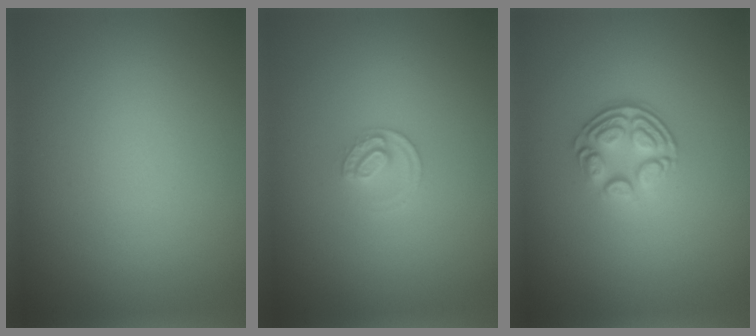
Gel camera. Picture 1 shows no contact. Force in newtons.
{"total": 1.7, "press": 1.7, "slide": 0.1}
{"total": 3.7, "press": 2.5, "slide": 2.7}